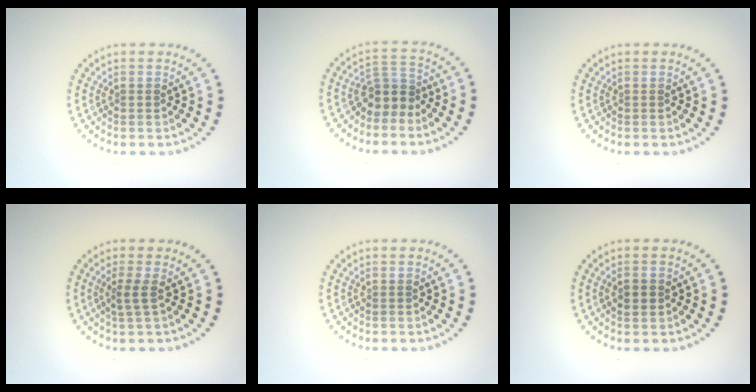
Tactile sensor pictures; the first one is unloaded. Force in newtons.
{"total": 2.8, "press": 2.2, "slide": 1.7}
{"total": 0.0}
{"total": 1.7, "press": 1.2, "slide": 1.2}
{"total": 0.0}
{"total": 1.3, "press": 1.3, "slide": 0.1}